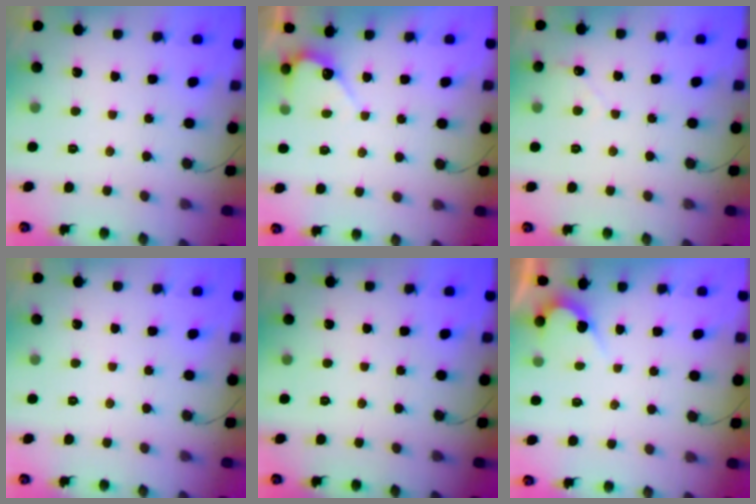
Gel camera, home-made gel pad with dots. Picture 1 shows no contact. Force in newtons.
{"total": 4.5, "press": 4.4, "slide": 0.4}
{"total": 2.7, "press": 2.7, "slide": 0.3}
{"total": 0.0}
{"total": 0.0}
{"total": 2.7, "press": 2.7, "slide": 0.2}